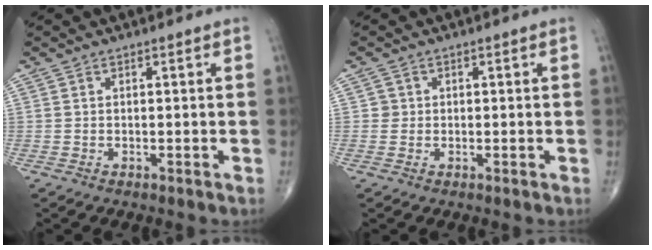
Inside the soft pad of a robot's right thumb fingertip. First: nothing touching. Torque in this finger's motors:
{"motor_torque": [-0.17, 0.14, 0.25, -0.12, -0.03]}